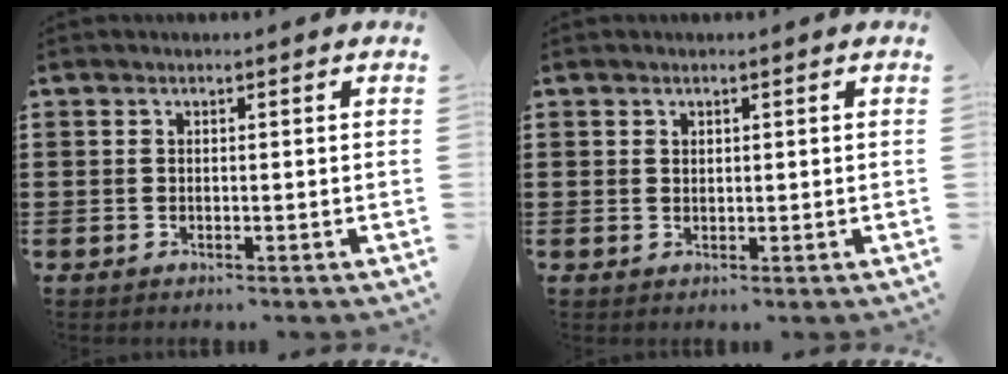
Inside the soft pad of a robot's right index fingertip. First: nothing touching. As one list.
[{"total": 0.7, "force": [0.7, 0.1, 0.1], "torque": [-0.002, 0.001, 0.014]}]